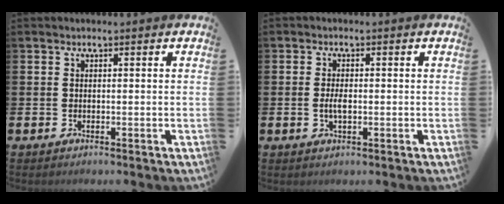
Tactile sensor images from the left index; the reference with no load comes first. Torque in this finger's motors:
{"motor_torque": [0.61, 0.28, 0.06, 0.11]}